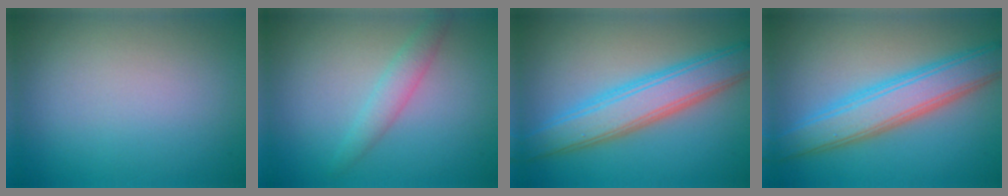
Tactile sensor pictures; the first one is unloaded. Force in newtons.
{"total": 2.0, "press": 2.0, "slide": 0.0}
{"total": 5.8, "press": 5.8, "slide": 0.2}
{"total": 5.8, "press": 5.8, "slide": 0.2}